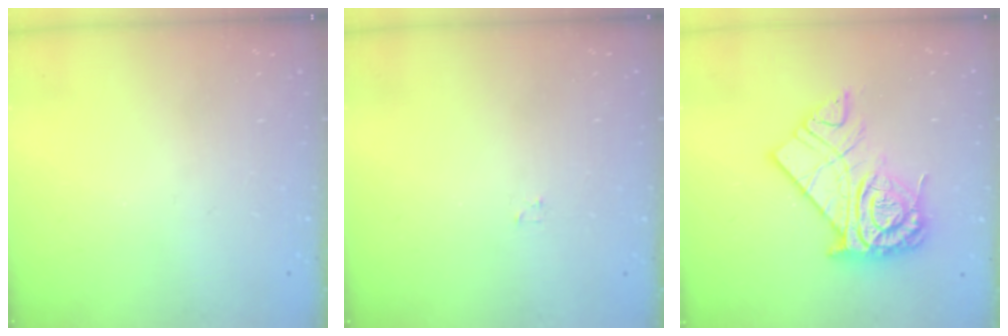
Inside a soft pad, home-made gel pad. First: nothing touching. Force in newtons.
{"total": 1.2, "press": 1.2, "slide": 0.2}
{"total": 18.2, "press": 18.1, "slide": 1.6}